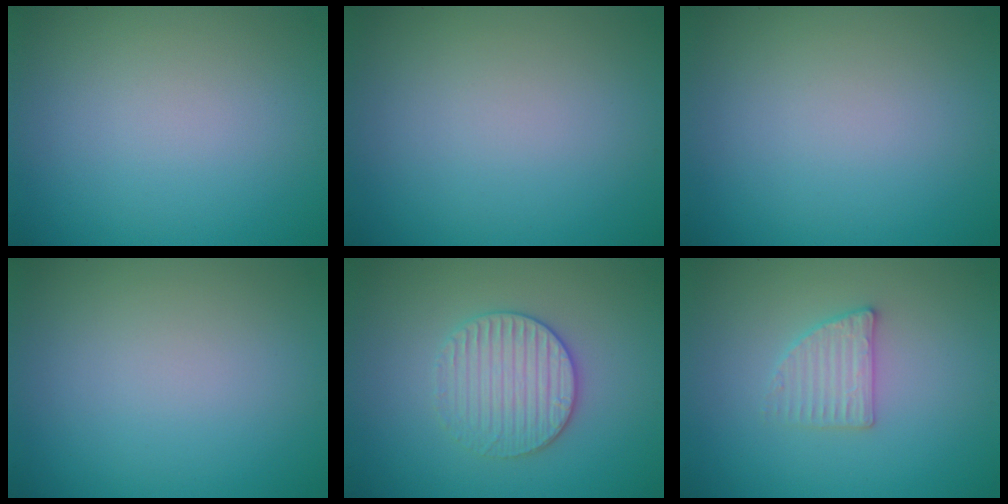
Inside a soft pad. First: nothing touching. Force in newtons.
{"total": 0.0}
{"total": 0.0}
{"total": 0.0}
{"total": 3.4, "press": 3.2, "slide": 1.1}
{"total": 2.3, "press": 2.2, "slide": 0.5}